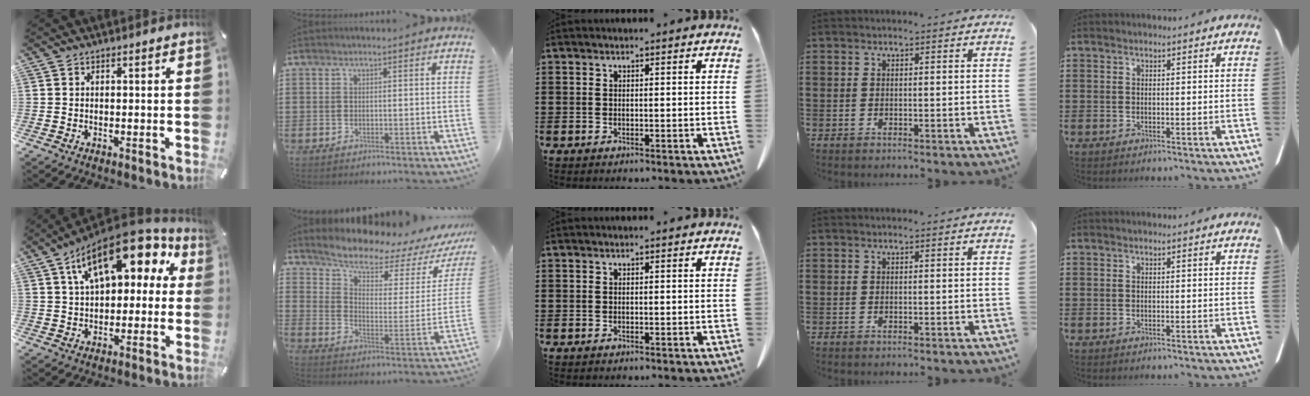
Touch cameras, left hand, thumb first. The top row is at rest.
{"thumb": {"total": 17.6, "force": [8.7, 9.1, 12.3], "torque": [-0.207, -0.039, 0.147]}, "index": {"total": 6.6, "force": [5.9, 1.6, 2.6], "torque": [-0.075, -0.045, 0.098]}}